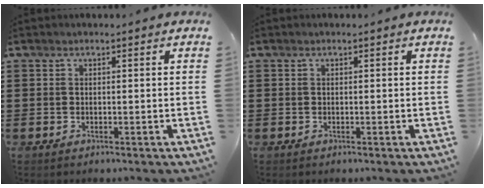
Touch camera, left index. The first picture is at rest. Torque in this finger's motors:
{"motor_torque": [0.00, 0.00, -0.01, 0.01]}